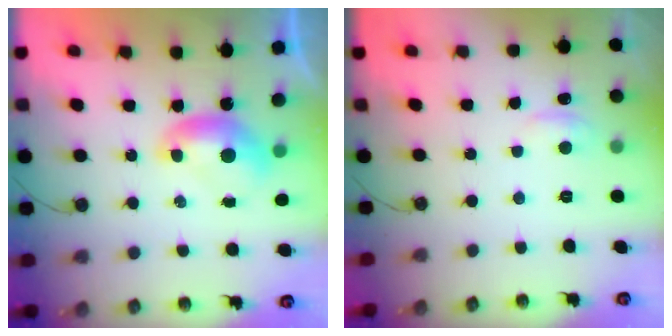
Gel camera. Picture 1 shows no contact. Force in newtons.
{"total": 2.5, "press": 2.5, "slide": 0.4}